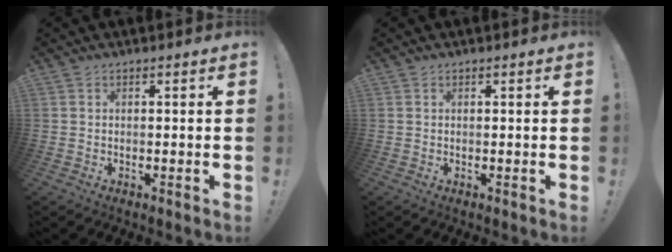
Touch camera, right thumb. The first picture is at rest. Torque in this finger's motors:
{"motor_torque": [-0.08, 0.06, -0.04, -0.07, 0.01]}